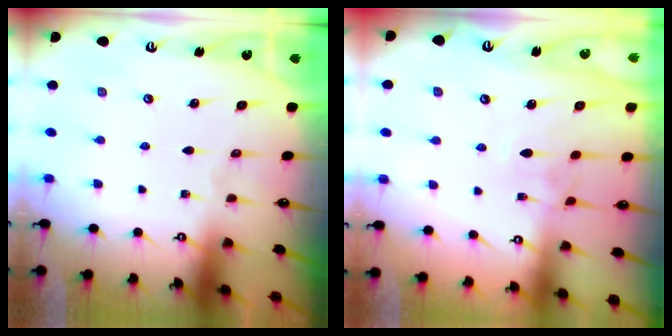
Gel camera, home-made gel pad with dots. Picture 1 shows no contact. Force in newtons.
{"total": 3.4, "press": 3.4, "slide": 0.2}